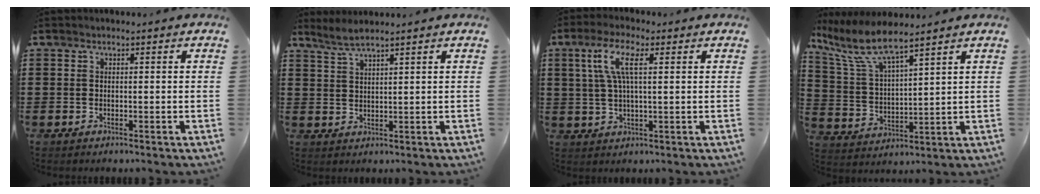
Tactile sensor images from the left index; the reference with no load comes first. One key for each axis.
{"total": 2.8, "fx": 2.4, "fy": -0.2, "fz": 1.4, "tx": -0.033, "ty": -0.001, "tz": 0.045}
{"total": 7.1, "fx": 2.5, "fy": 2.1, "fz": 6.4, "tx": -0.140, "ty": 0.006, "tz": 0.038}
{"total": 7.9, "fx": 6.3, "fy": 1.2, "fz": 4.6, "tx": -0.116, "ty": -0.027, "tz": 0.108}